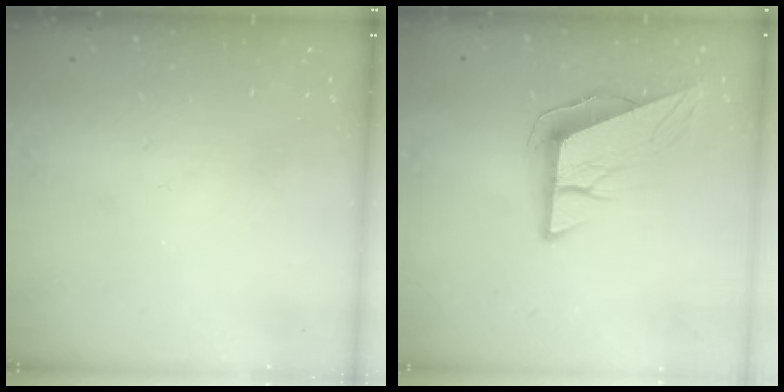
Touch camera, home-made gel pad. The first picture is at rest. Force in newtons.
{"total": 10.7, "press": 10.2, "slide": 3.3}